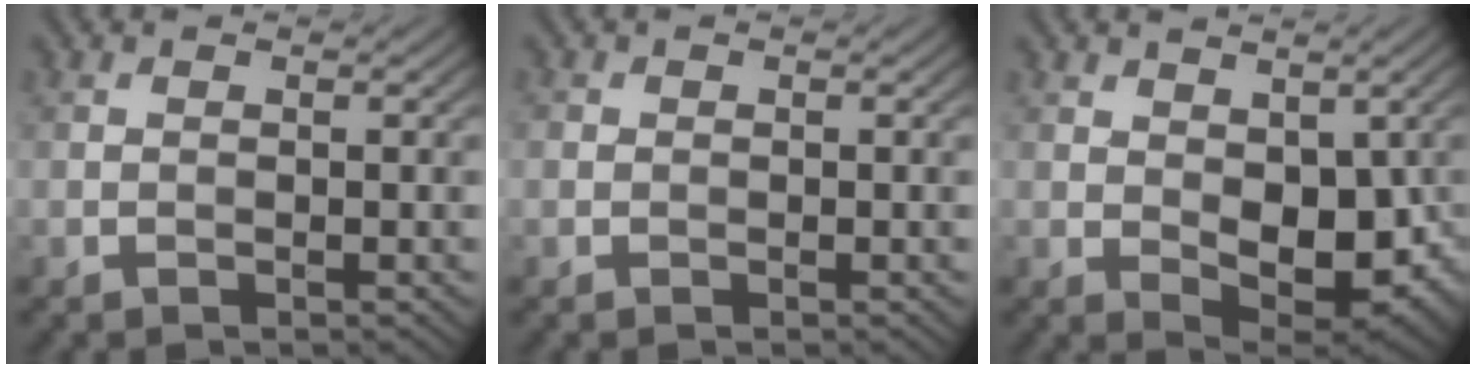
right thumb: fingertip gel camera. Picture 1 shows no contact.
{"total": 0.6, "force": [0.0, 0.5, 0.1], "torque": [0.001, -0.002, -0.002]}
{"total": 7.5, "force": [0.4, 4.3, 6.1], "torque": [-0.102, -0.012, 0.012]}